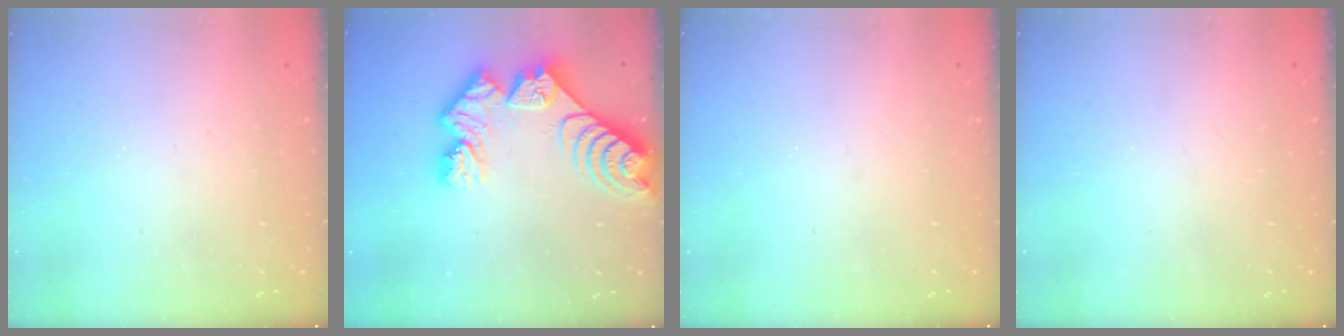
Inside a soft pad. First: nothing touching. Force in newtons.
{"total": 13.4, "press": 13.3, "slide": 1.4}
{"total": 0.0}
{"total": 0.0}